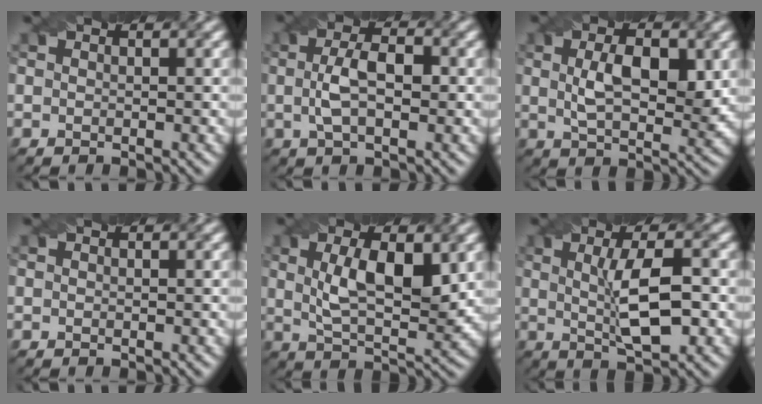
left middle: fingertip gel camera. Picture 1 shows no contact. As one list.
[{"total": 4.3, "force": [0.1, 1.9, 3.8], "torque": [-0.078, 0.005, -0.002]}, {"total": 5.7, "force": [1.1, 2.7, 4.9], "torque": [-0.092, -0.001, 0.023]}, {"total": 0.0}, {"total": 7.2, "force": [1.7, 2.8, 6.5], "torque": [-0.118, -0.001, 0.034]}, {"total": 6.1, "force": [0.3, 1.6, 5.9], "torque": [-0.097, 0.004, 0.007]}]